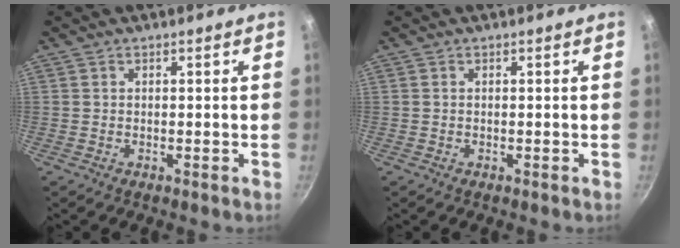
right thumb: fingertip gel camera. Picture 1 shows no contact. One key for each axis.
{"total": 0.0}